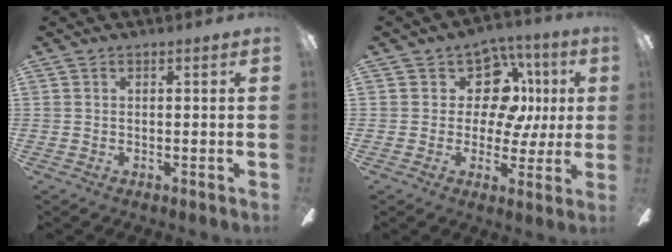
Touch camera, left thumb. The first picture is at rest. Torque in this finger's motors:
{"motor_torque": [-0.13, 0.39, -0.07, -0.06, -0.02]}